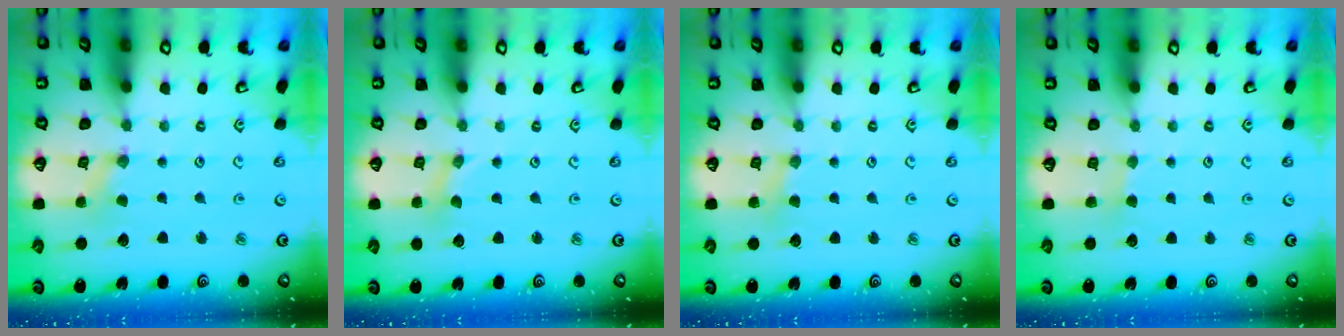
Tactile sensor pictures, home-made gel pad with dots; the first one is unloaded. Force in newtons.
{"total": 0.0}
{"total": 2.1, "press": 2.1, "slide": 0.4}
{"total": 2.0, "press": 2.0, "slide": 0.5}